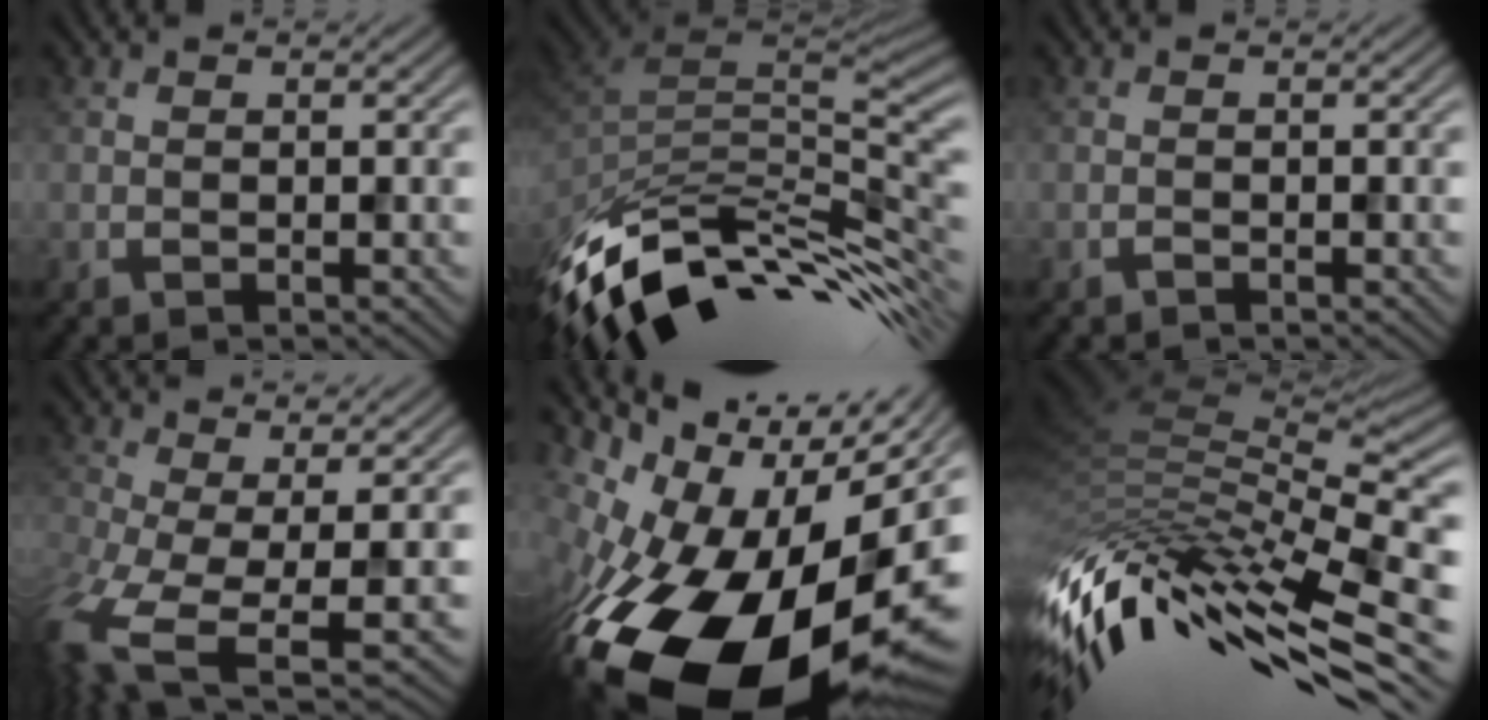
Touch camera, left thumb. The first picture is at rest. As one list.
[{"total": 12.2, "force": [-6.1, 5.1, 9.3], "torque": [-0.190, -0.008, -0.096]}, {"total": 0.7, "force": [-0.7, 0.0, 0.1], "torque": [-0.001, 0.000, -0.014]}, {"total": 9.1, "force": [-3.5, 3.7, 7.5], "torque": [-0.184, -0.047, -0.048]}, {"total": 21.3, "force": [-7.3, 13.2, 15.1], "torque": [-0.271, -0.046, -0.097]}, {"total": 15.0, "force": [-5.8, 6.4, 12.2], "torque": [-0.282, -0.017, -0.096]}]